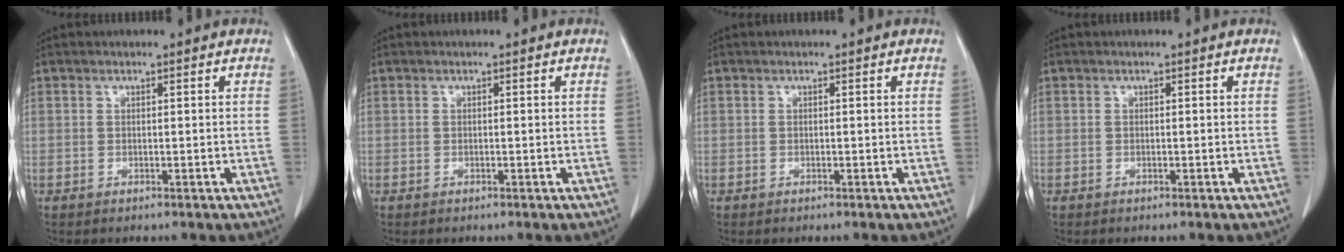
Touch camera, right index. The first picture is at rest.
{"total": 0.0}
{"total": 0.0}
{"total": 0.0}